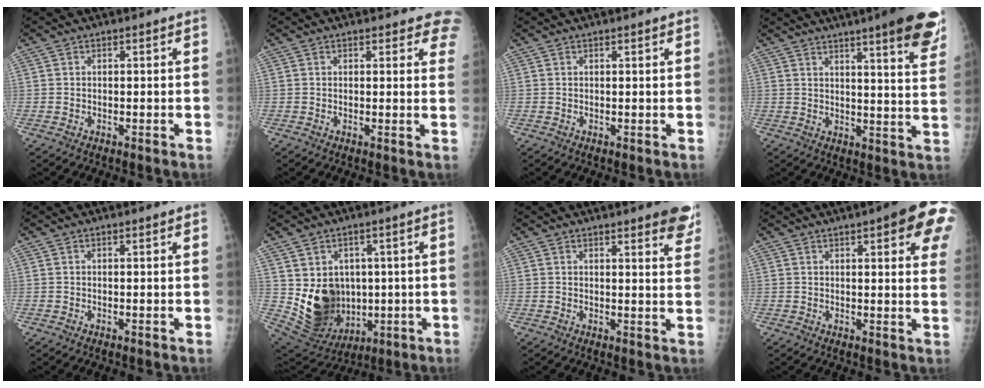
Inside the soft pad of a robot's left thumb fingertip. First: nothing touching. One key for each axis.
{"total": 4.8, "fx": 4.1, "fy": 2.0, "fz": 1.5, "tx": 0.021, "ty": -0.016, "tz": 0.025}
{"total": 0.7, "fx": 0.5, "fy": 0.0, "fz": 0.6, "tx": -0.007, "ty": 0.000, "tz": 0.005}
{"total": 16.7, "fx": 11.4, "fy": 1.9, "fz": 12.0, "tx": -0.130, "ty": -0.049, "tz": 0.131}
{"total": 0.6, "fx": 0.4, "fy": 0.0, "fz": 0.5, "tx": -0.005, "ty": 0.000, "tz": 0.004}
{"total": 14.0, "fx": 0.2, "fy": 11.5, "fz": 8.0, "tx": -0.096, "ty": -0.011, "tz": 0.042}
{"total": 8.7, "fx": 6.2, "fy": 1.7, "fz": 5.9, "tx": -0.047, "ty": -0.023, "tz": 0.061}
{"total": 14.0, "fx": 6.7, "fy": 3.4, "fz": 11.8, "tx": -0.121, "ty": -0.016, "tz": 0.070}